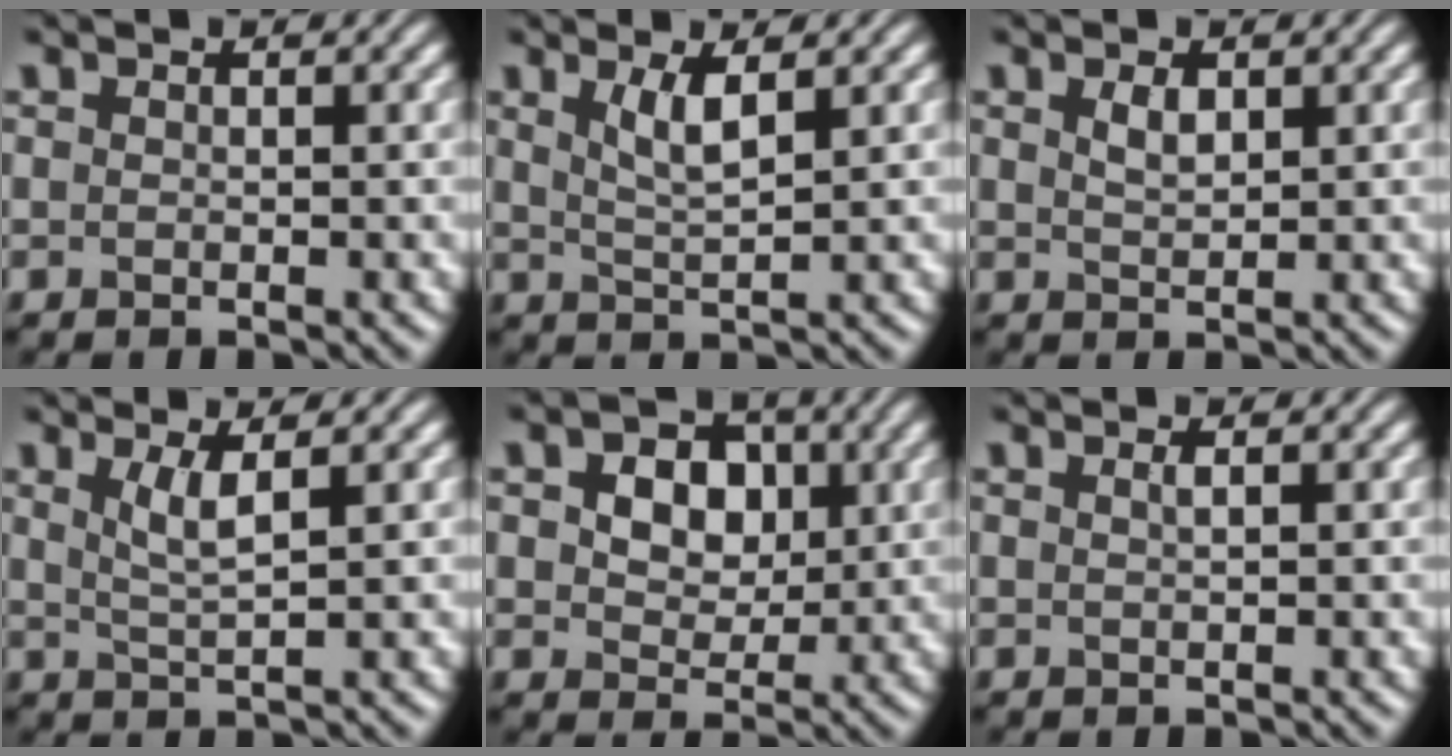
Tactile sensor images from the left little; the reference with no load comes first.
{"total": 2.6, "force": [1.2, 0.6, 2.2], "torque": [-0.044, -0.004, 0.025]}
{"total": 1.5, "force": [0.8, 0.7, 1.1], "torque": [-0.023, 0.000, 0.018]}
{"total": 2.5, "force": [1.0, 0.5, 2.2], "torque": [-0.043, -0.004, 0.020]}
{"total": 6.9, "force": [2.0, 5.0, 4.3], "torque": [-0.071, 0.017, 0.016]}
{"total": 0.7, "force": [0.3, 0.2, 0.6], "torque": [-0.008, 0.003, 0.004]}